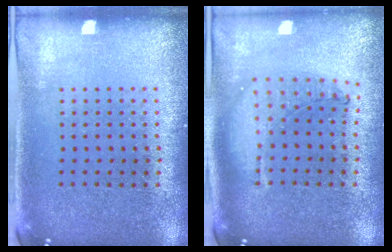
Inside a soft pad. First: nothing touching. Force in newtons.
{"total": 1.1, "press": 1.0, "slide": 0.2}